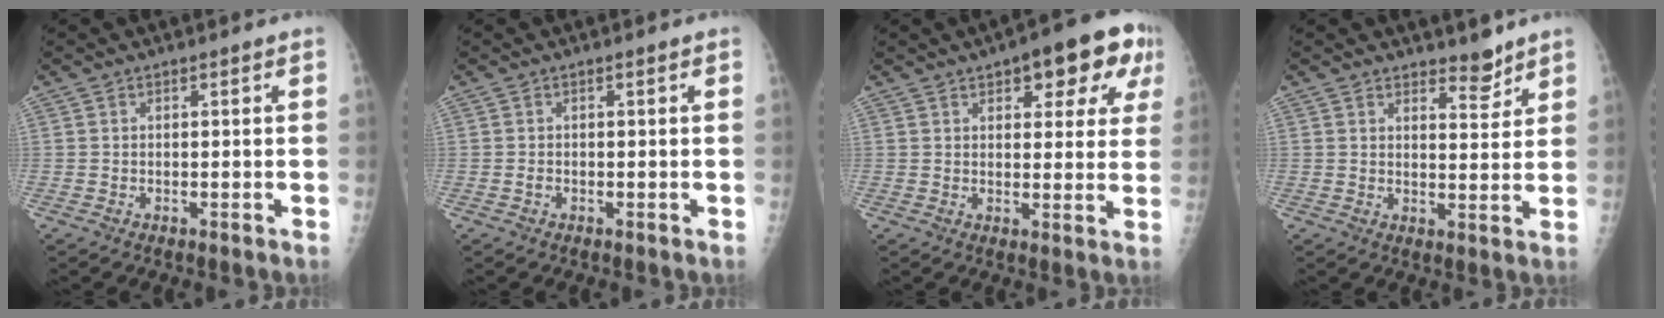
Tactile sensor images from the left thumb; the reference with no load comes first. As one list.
[{"total": 0.5, "force": [-0.3, 0.4, 0.2], "torque": [0.000, 0.001, -0.007]}, {"total": 13.0, "force": [6.2, 5.5, 10.0], "torque": [-0.082, -0.003, 0.071]}, {"total": 4.0, "force": [3.4, 1.4, 1.5], "torque": [-0.005, -0.029, 0.050]}]